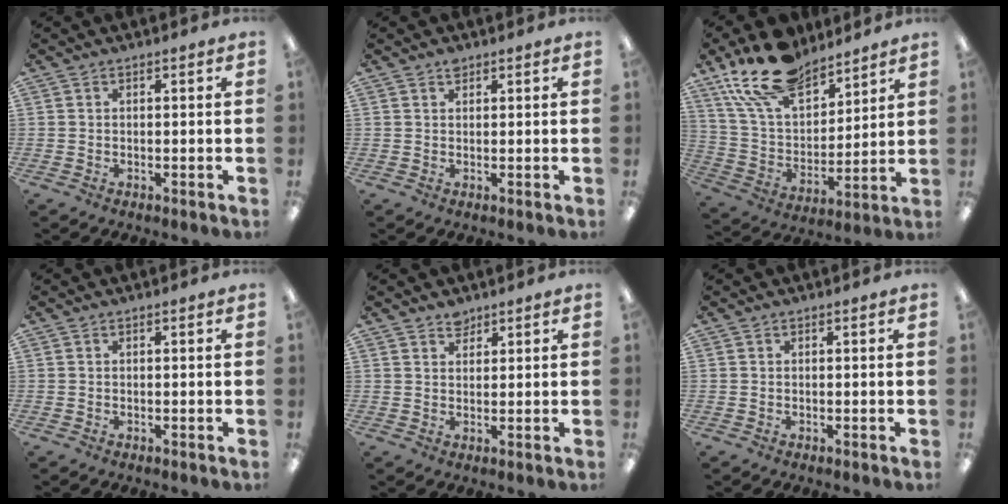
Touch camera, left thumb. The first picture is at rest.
{"total": 1.4, "force": [1.1, 0.6, 0.5], "torque": [-0.004, -0.004, 0.019]}
{"total": 20.1, "force": [14.9, 9.8, 9.3], "torque": [-0.180, -0.078, 0.272]}
{"total": 0.0}
{"total": 2.6, "force": [2.3, 1.1, 0.2], "torque": [0.002, -0.010, 0.043]}
{"total": 0.0}